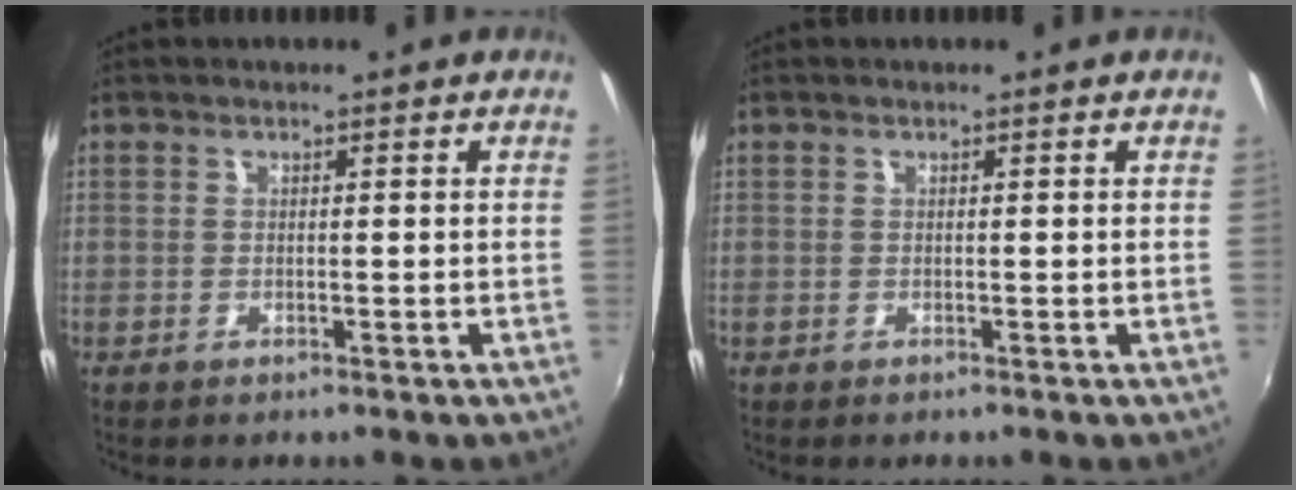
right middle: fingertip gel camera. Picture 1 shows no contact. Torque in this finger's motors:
{"motor_torque": [0.04, 0.19, -0.02, 0.00]}